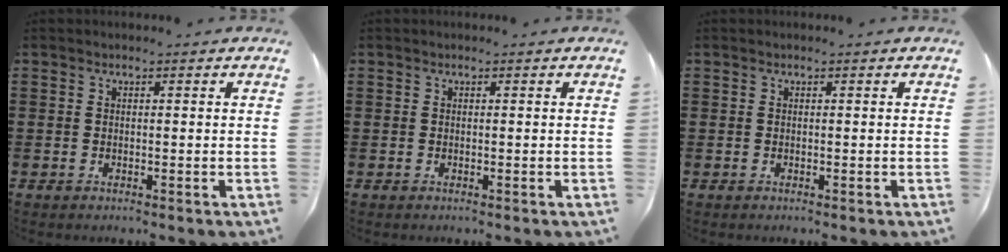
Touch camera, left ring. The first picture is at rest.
{"total": 0.0}
{"total": 0.0}